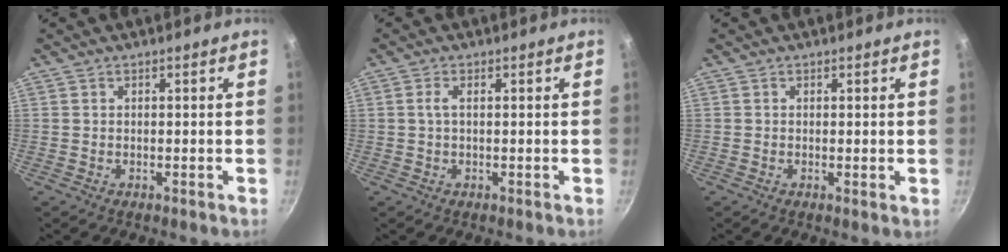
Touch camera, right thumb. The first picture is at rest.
{"total": 1.6, "force": [0.2, 0.6, 1.5], "torque": [-0.036, 0.004, 0.003]}
{"total": 0.7, "force": [0.1, 0.1, 0.7], "torque": [-0.009, -0.007, -0.002]}